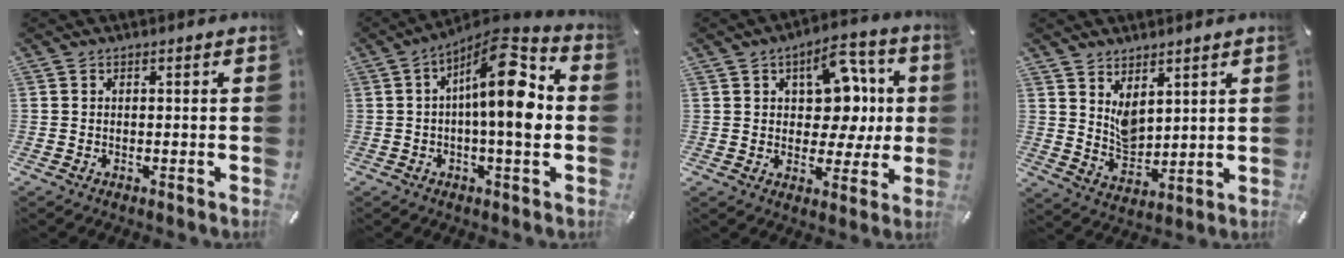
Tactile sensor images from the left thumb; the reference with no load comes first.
{"total": 15.5, "force": [1.4, 5.2, 14.5], "torque": [-0.229, -0.013, 0.014]}
{"total": 12.8, "force": [3.3, 9.3, 8.3], "torque": [-0.101, -0.014, 0.059]}
{"total": 6.1, "force": [4.0, 4.1, 2.2], "torque": [-0.040, -0.026, 0.076]}